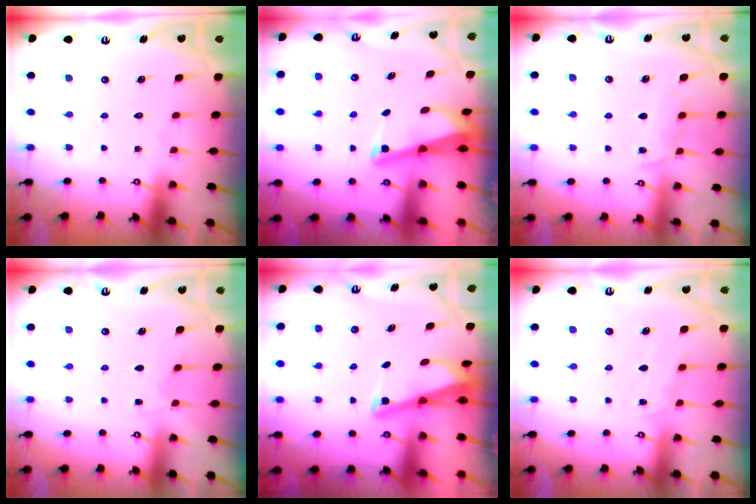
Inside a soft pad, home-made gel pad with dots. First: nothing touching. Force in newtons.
{"total": 2.7, "press": 2.7, "slide": 0.2}
{"total": 6.9, "press": 6.8, "slide": 0.8}
{"total": 3.6, "press": 3.5, "slide": 0.6}
{"total": 2.7, "press": 2.7, "slide": 0.3}
{"total": 5.2, "press": 5.2, "slide": 0.7}